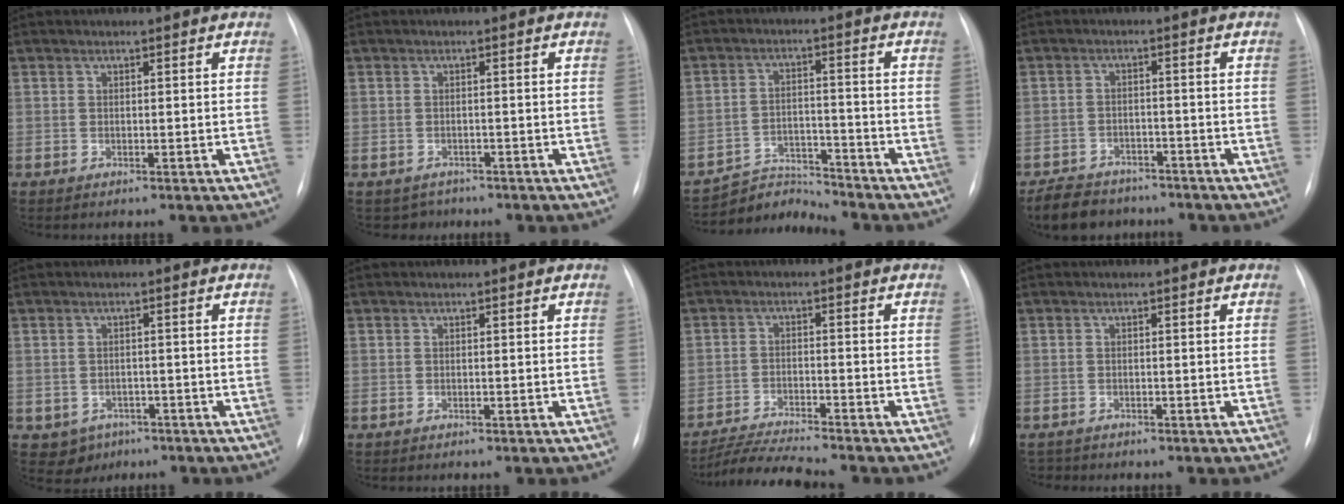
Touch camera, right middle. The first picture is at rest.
{"total": 2.3, "force": [-1.7, 1.5, -0.3], "torque": [0.001, 0.003, -0.024]}
{"total": 5.7, "force": [-5.5, 0.1, -1.7], "torque": [0.025, 0.009, -0.091]}
{"total": 8.0, "force": [-6.7, 3.9, 2.1], "torque": [-0.036, -0.002, -0.101]}
{"total": 3.8, "force": [-1.9, 3.2, 0.7], "torque": [-0.011, 0.007, -0.016]}
{"total": 0.0}
{"total": 6.9, "force": [-6.5, -1.1, 2.0], "torque": [-0.038, -0.019, -0.117]}
{"total": 1.2, "force": [-1.1, 0.4, -0.3], "torque": [0.004, -0.003, -0.016]}